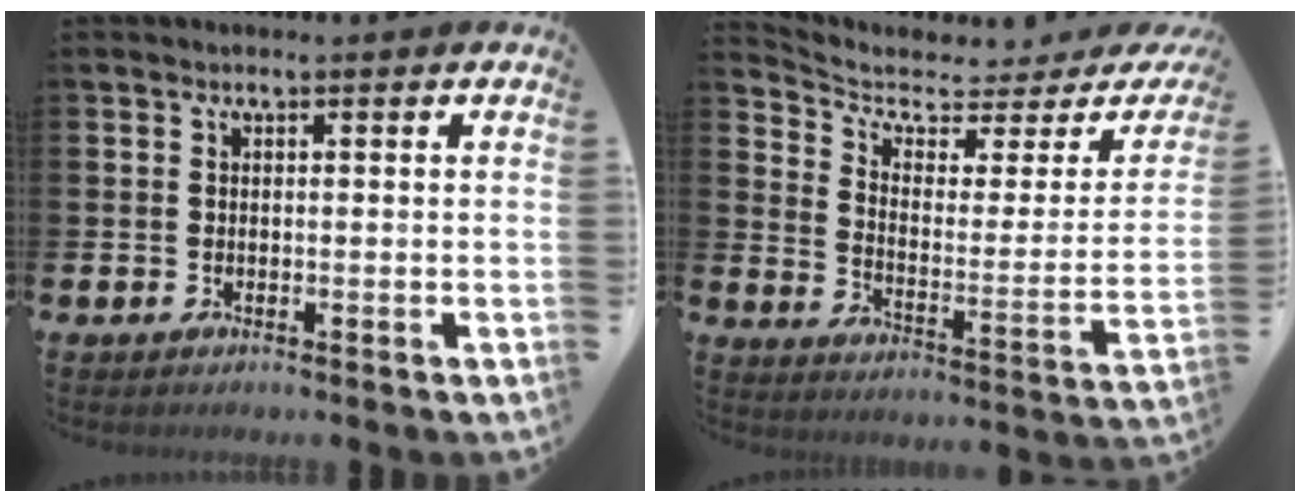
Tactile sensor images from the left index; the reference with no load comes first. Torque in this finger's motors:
{"motor_torque": [0.71, -1.43, -0.03, -0.01]}